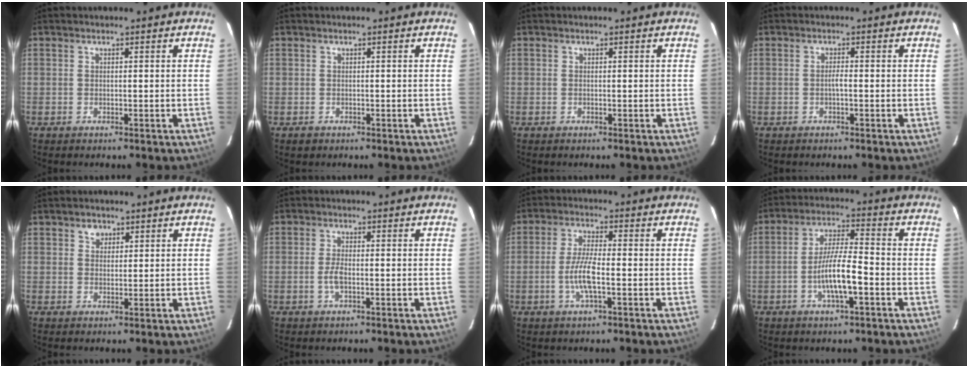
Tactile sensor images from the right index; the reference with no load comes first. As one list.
[{"total": 1.2, "force": [-0.6, 1.0, 0.2], "torque": [-0.003, -0.001, -0.007]}, {"total": 0.0}, {"total": 1.1, "force": [-0.4, 0.0, 1.1], "torque": [-0.021, 0.003, -0.009]}, {"total": 2.1, "force": [1.1, 1.7, 0.4], "torque": [-0.002, 0.008, 0.018]}, {"total": 2.7, "force": [-0.8, 0.9, 2.4], "torque": [-0.053, -0.001, -0.017]}, {"total": 6.3, "force": [-1.8, 1.1, 5.9], "torque": [-0.122, -0.002, -0.036]}, {"total": 8.6, "force": [-3.1, 1.4, 7.9], "torque": [-0.154, -0.001, -0.055]}]